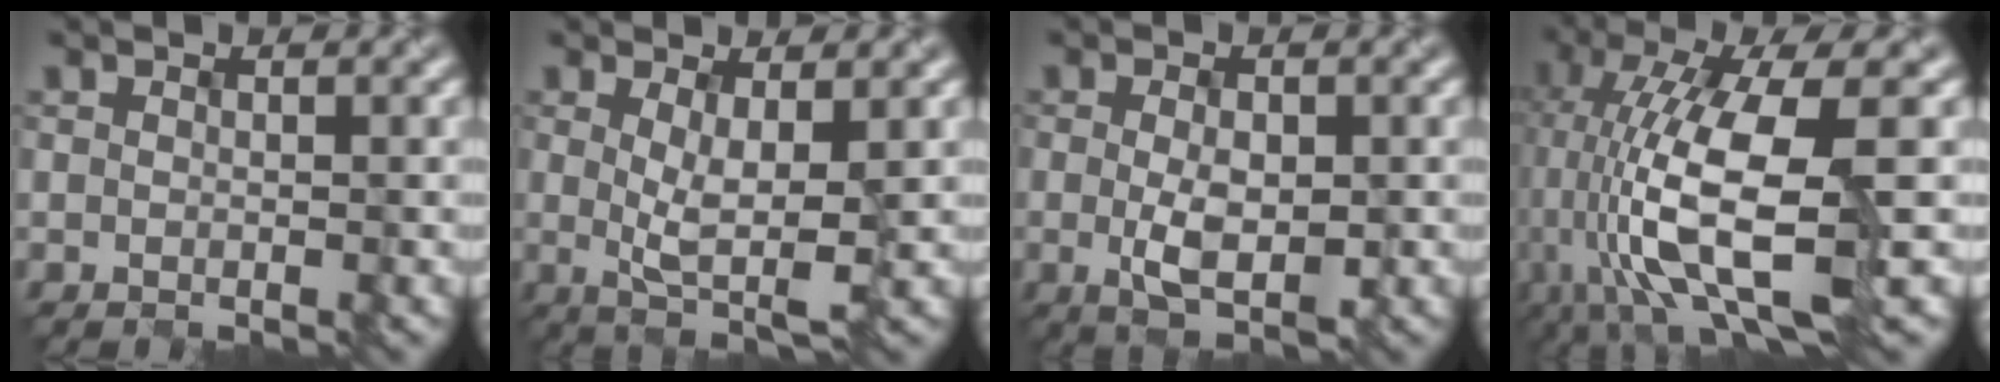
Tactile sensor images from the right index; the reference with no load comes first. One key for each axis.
{"total": 3.9, "fx": -0.1, "fy": 1.1, "fz": 3.7, "tx": -0.073, "ty": -0.012, "tz": 0.008}
{"total": 3.6, "fx": -0.9, "fy": 1.7, "fz": 3.1, "tx": -0.065, "ty": -0.004, "tz": -0.005}
{"total": 11.5, "fx": -3.0, "fy": 3.8, "fz": 10.4, "tx": -0.212, "ty": -0.008, "tz": -0.047}